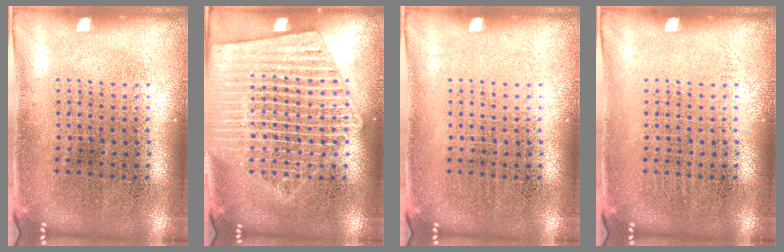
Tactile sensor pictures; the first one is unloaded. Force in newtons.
{"total": 2.7, "press": 2.7, "slide": 0.4}
{"total": 0.0}
{"total": 0.0}